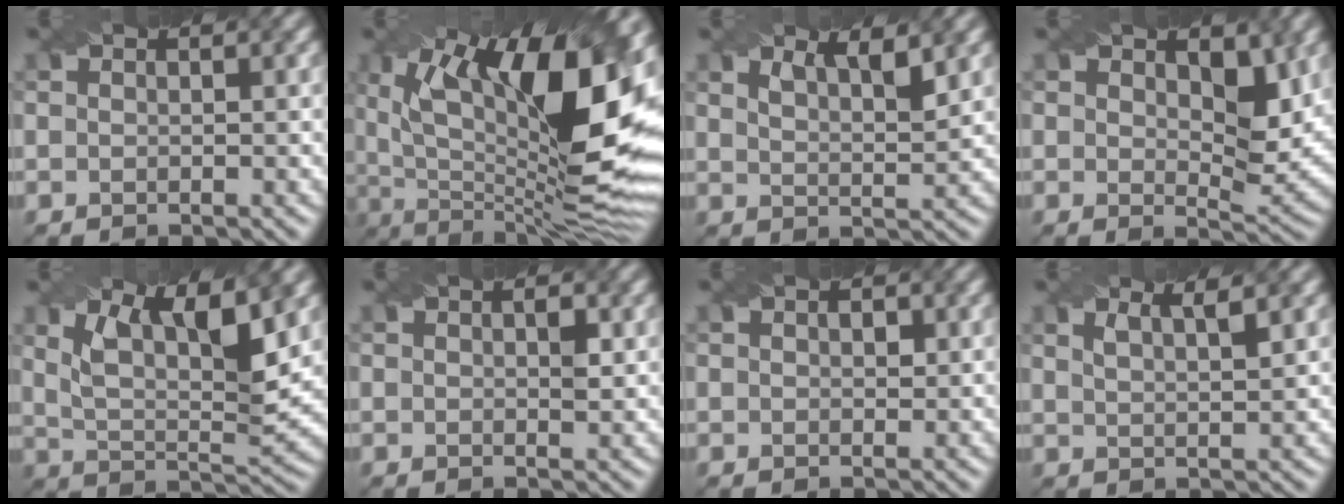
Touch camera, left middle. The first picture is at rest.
{"total": 18.1, "force": [4.8, 6.6, 16.2], "torque": [-0.248, 0.004, 0.080]}
{"total": 3.5, "force": [2.3, 1.1, 2.4], "torque": [-0.029, 0.006, 0.030]}
{"total": 4.4, "force": [1.5, 2.1, 3.5], "torque": [-0.052, -0.014, 0.028]}
{"total": 8.2, "force": [3.6, 2.7, 6.8], "torque": [-0.125, -0.004, 0.064]}
{"total": 1.4, "force": [0.3, 0.5, 1.2], "torque": [-0.018, -0.003, 0.006]}
{"total": 1.0, "force": [0.4, 0.6, 0.7], "torque": [-0.009, 0.001, 0.005]}
{"total": 2.7, "force": [1.6, 0.8, 2.0], "torque": [-0.017, 0.012, 0.015]}